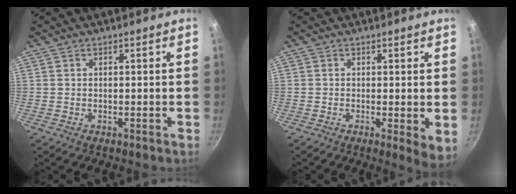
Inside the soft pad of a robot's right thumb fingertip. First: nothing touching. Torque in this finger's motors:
{"motor_torque": [-0.14, 0.35, -0.30, -0.09, -0.03]}